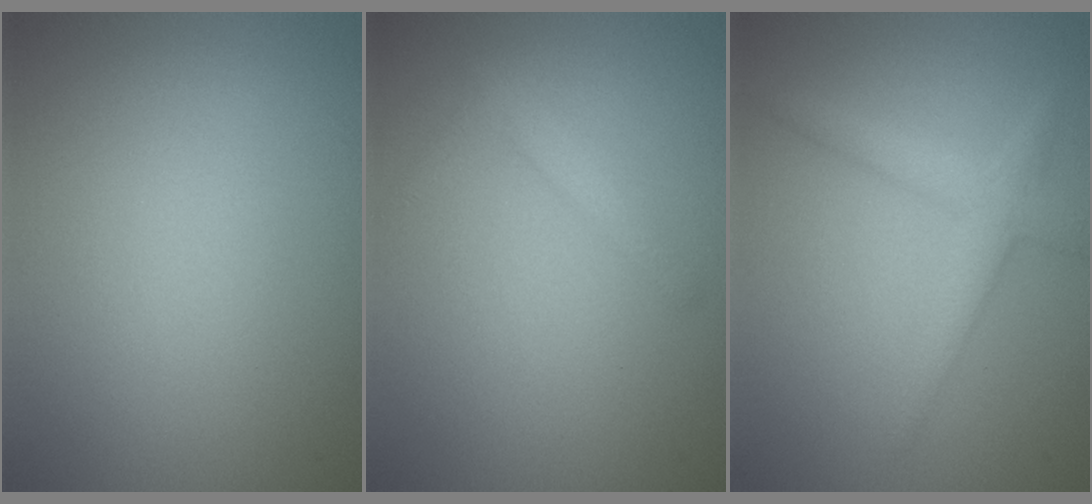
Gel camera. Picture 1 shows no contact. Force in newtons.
{"total": 1.4, "press": 1.4, "slide": 0.1}
{"total": 2.5, "press": 2.5, "slide": 0.1}